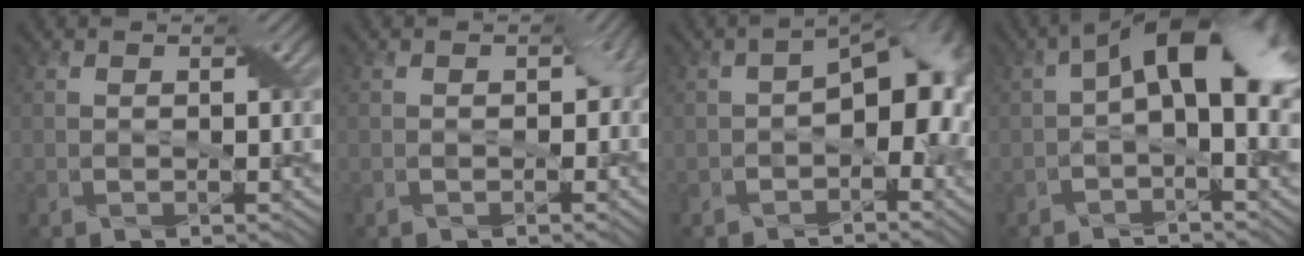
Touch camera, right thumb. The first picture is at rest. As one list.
[{"total": 2.1, "force": [-0.3, 1.7, 1.3], "torque": [-0.010, -0.010, -0.005]}, {"total": 9.3, "force": [-1.4, 5.5, 7.4], "torque": [-0.081, -0.007, -0.025]}, {"total": 9.5, "force": [1.0, 4.5, 8.3], "torque": [-0.134, 0.015, 0.007]}]